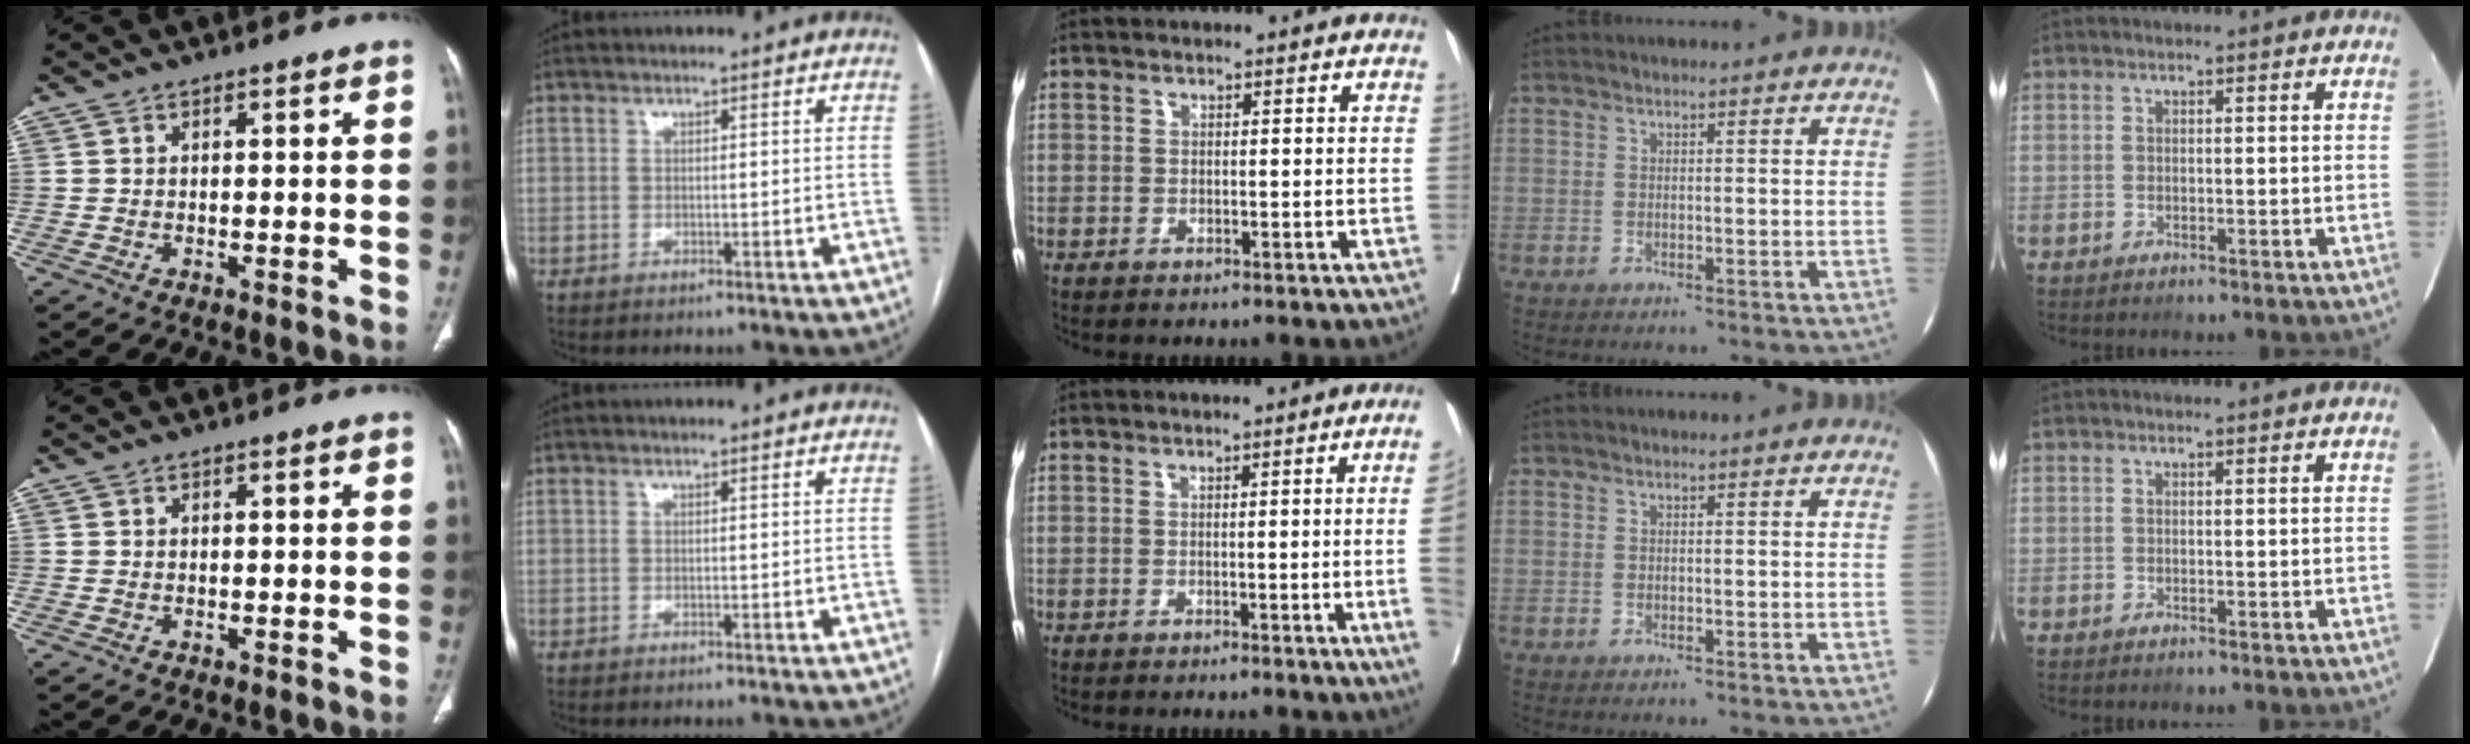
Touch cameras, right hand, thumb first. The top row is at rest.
{"middle": {"total": 8.3, "force": [-1.2, -2.6, 7.8], "torque": [-0.085, -0.019, -0.013]}}